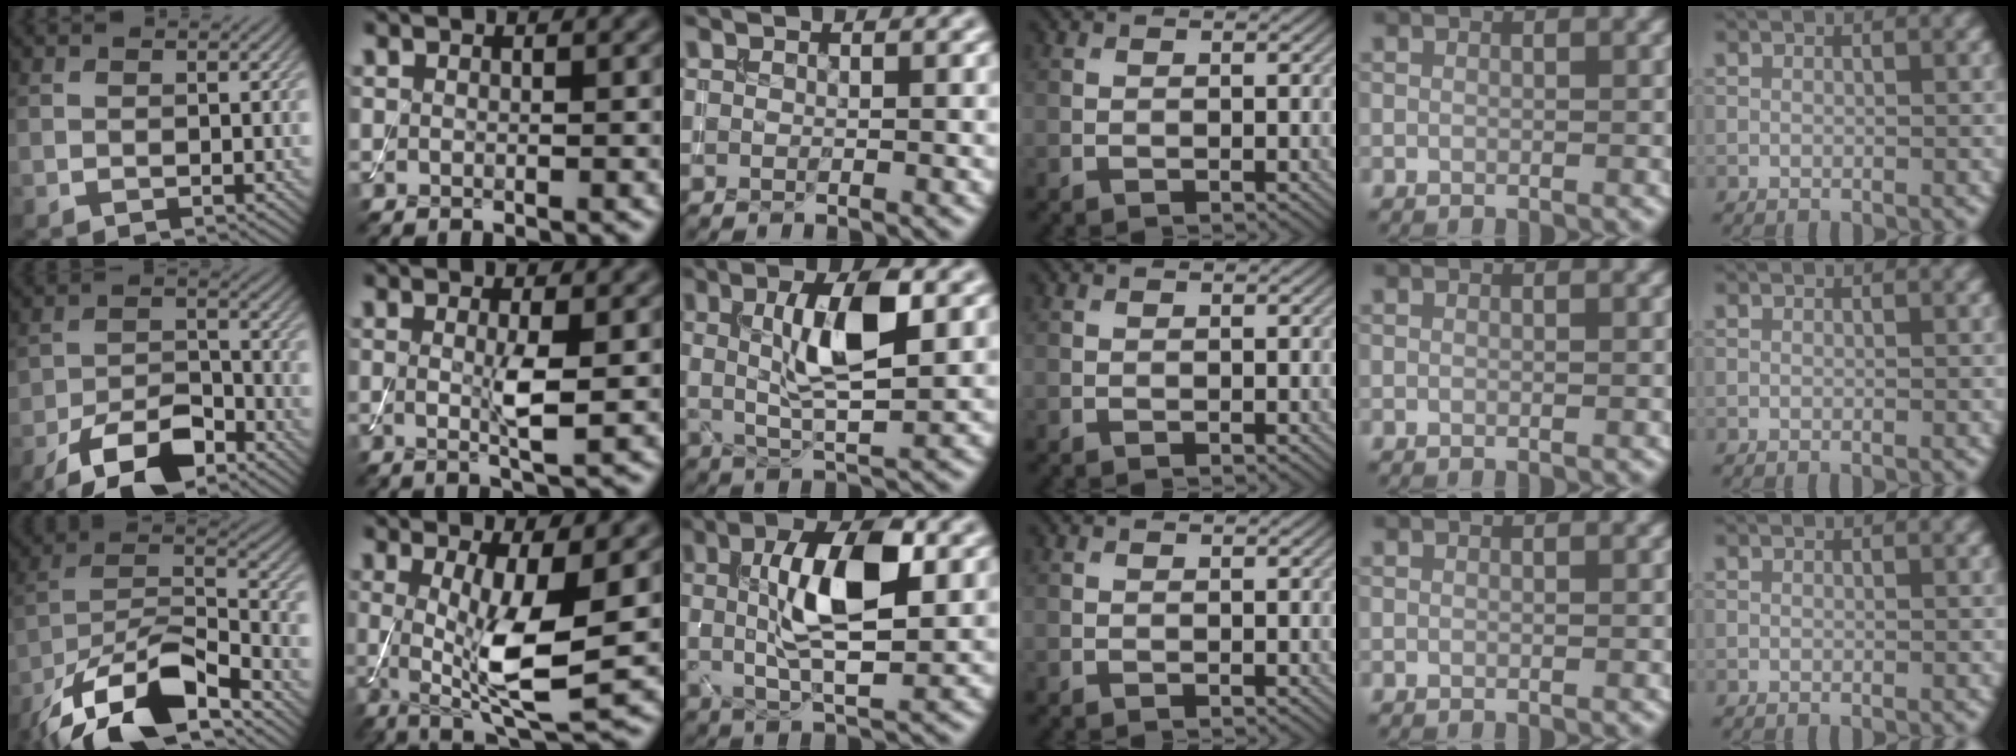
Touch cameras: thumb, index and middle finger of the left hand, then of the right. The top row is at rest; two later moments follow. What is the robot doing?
{"motion": "assemble", "object": "toy tower of hanoi"}